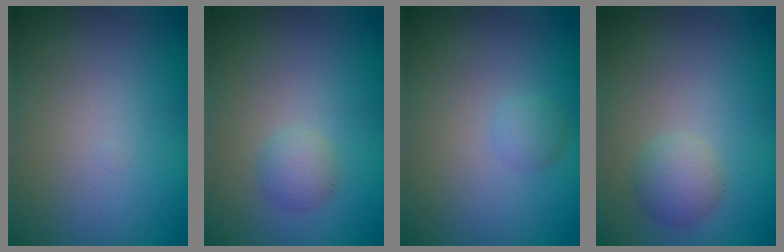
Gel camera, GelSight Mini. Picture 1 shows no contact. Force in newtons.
{"total": 1.5, "press": 1.5, "slide": 0.0}
{"total": 1.1, "press": 1.1, "slide": 0.1}
{"total": 2.2, "press": 2.2, "slide": 0.1}